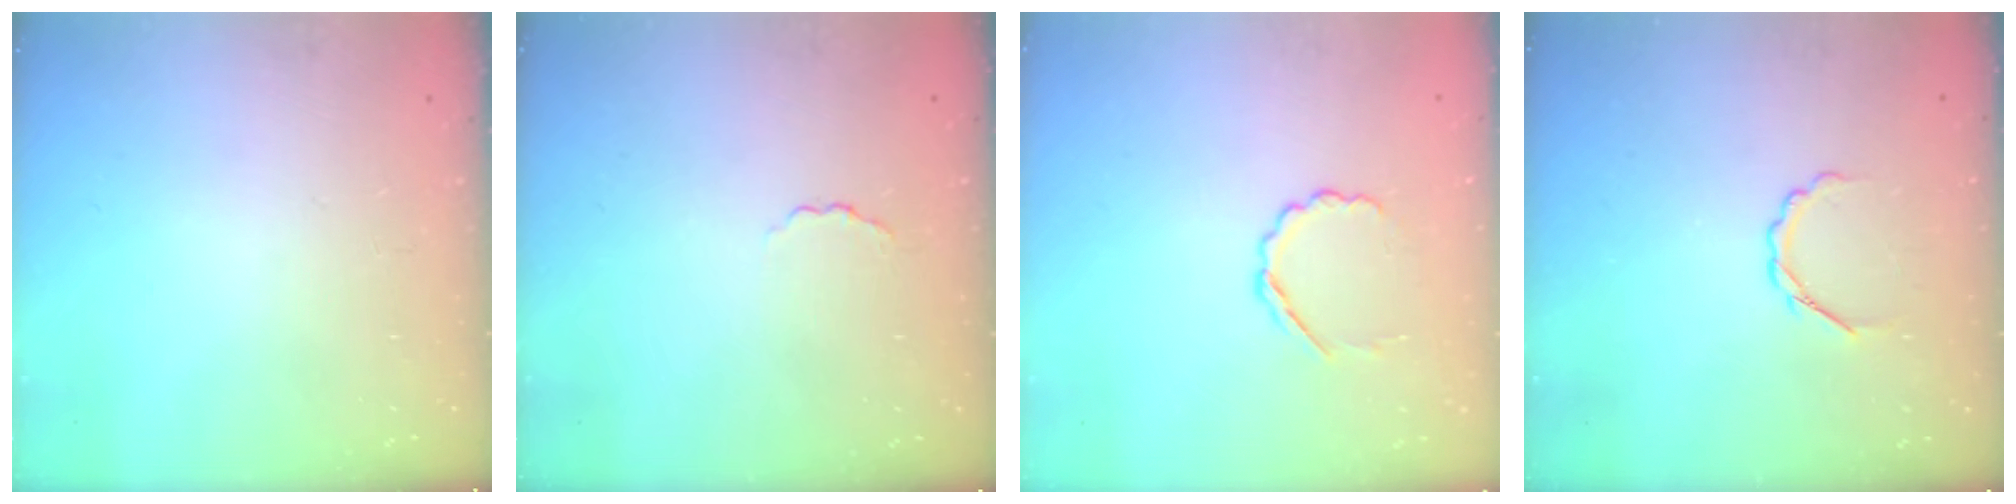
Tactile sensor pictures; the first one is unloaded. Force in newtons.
{"total": 1.7, "press": 1.6, "slide": 0.5}
{"total": 3.9, "press": 3.7, "slide": 1.3}
{"total": 3.1, "press": 3.0, "slide": 1.0}